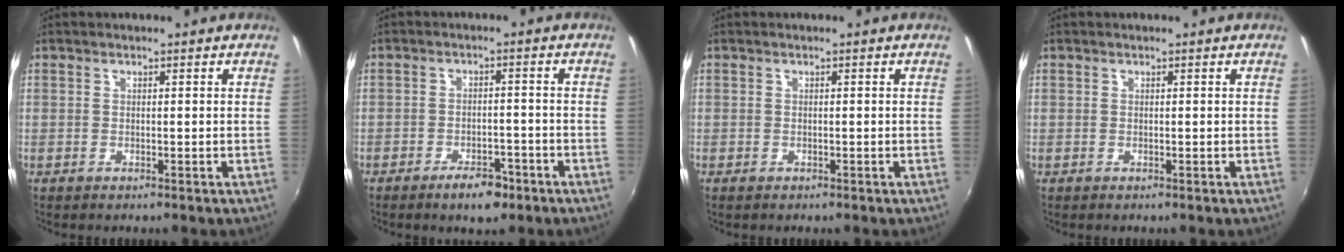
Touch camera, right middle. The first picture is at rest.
{"total": 5.5, "force": [-3.8, 2.2, 3.2], "torque": [-0.067, -0.001, -0.055]}
{"total": 0.6, "force": [-0.5, 0.3, 0.1], "torque": [-0.004, -0.004, -0.010]}
{"total": 0.0}